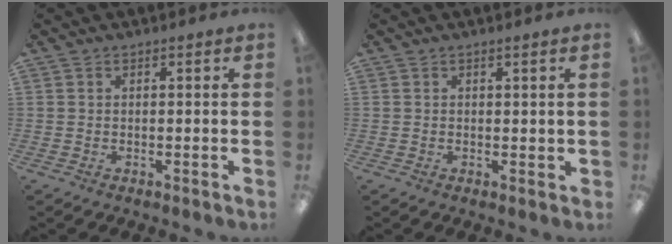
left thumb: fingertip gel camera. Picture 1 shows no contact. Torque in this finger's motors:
{"motor_torque": [0.01, 0.19, 0.46, -0.05, 0.00]}